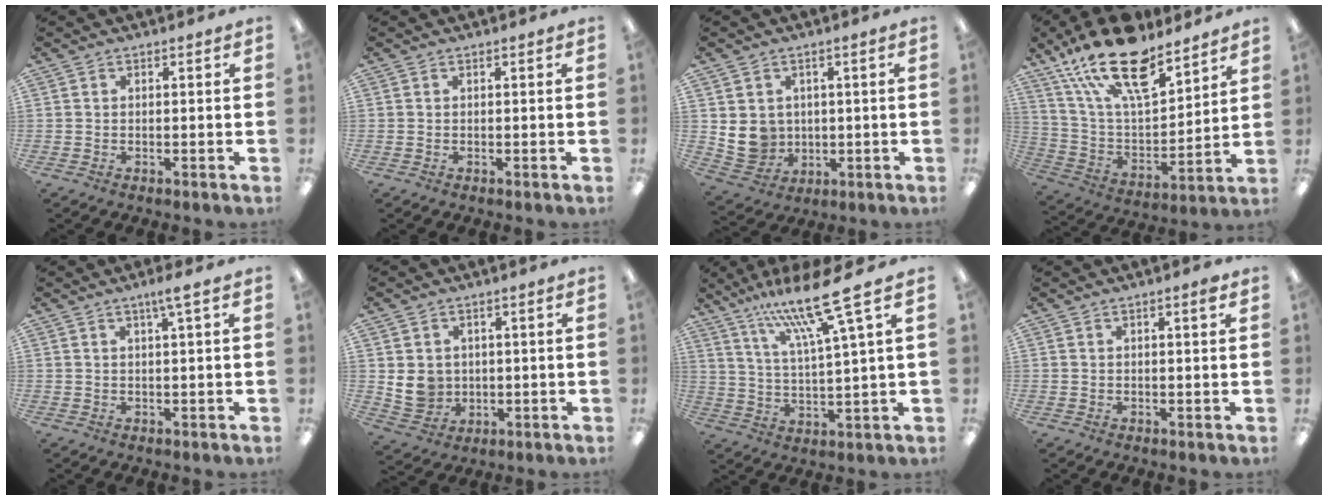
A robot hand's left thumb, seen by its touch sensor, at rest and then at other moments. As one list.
[{"total": 0.0}, {"total": 7.3, "force": [1.0, 7.0, 1.9], "torque": [-0.049, -0.006, 0.025]}, {"total": 22.3, "force": [15.3, 9.2, 13.3], "torque": [-0.248, -0.086, 0.269]}, {"total": 3.5, "force": [1.9, 0.2, 2.9], "torque": [-0.052, -0.002, 0.029]}, {"total": 6.4, "force": [0.9, 6.0, 2.0], "torque": [-0.047, 0.004, 0.022]}, {"total": 15.8, "force": [11.3, 1.3, 11.0], "torque": [-0.208, -0.053, 0.181]}, {"total": 1.4, "force": [0.9, 0.2, 1.1], "torque": [-0.017, -0.002, 0.013]}]